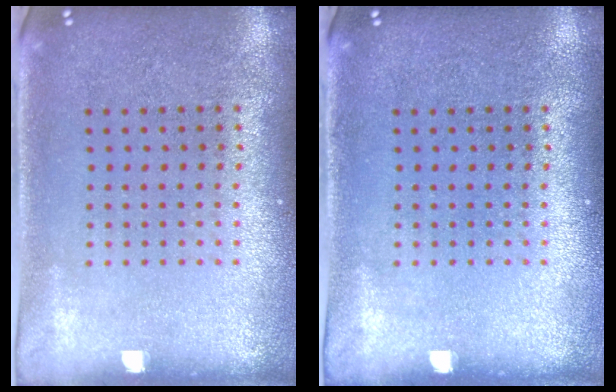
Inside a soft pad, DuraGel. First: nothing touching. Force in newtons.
{"total": 0.0}